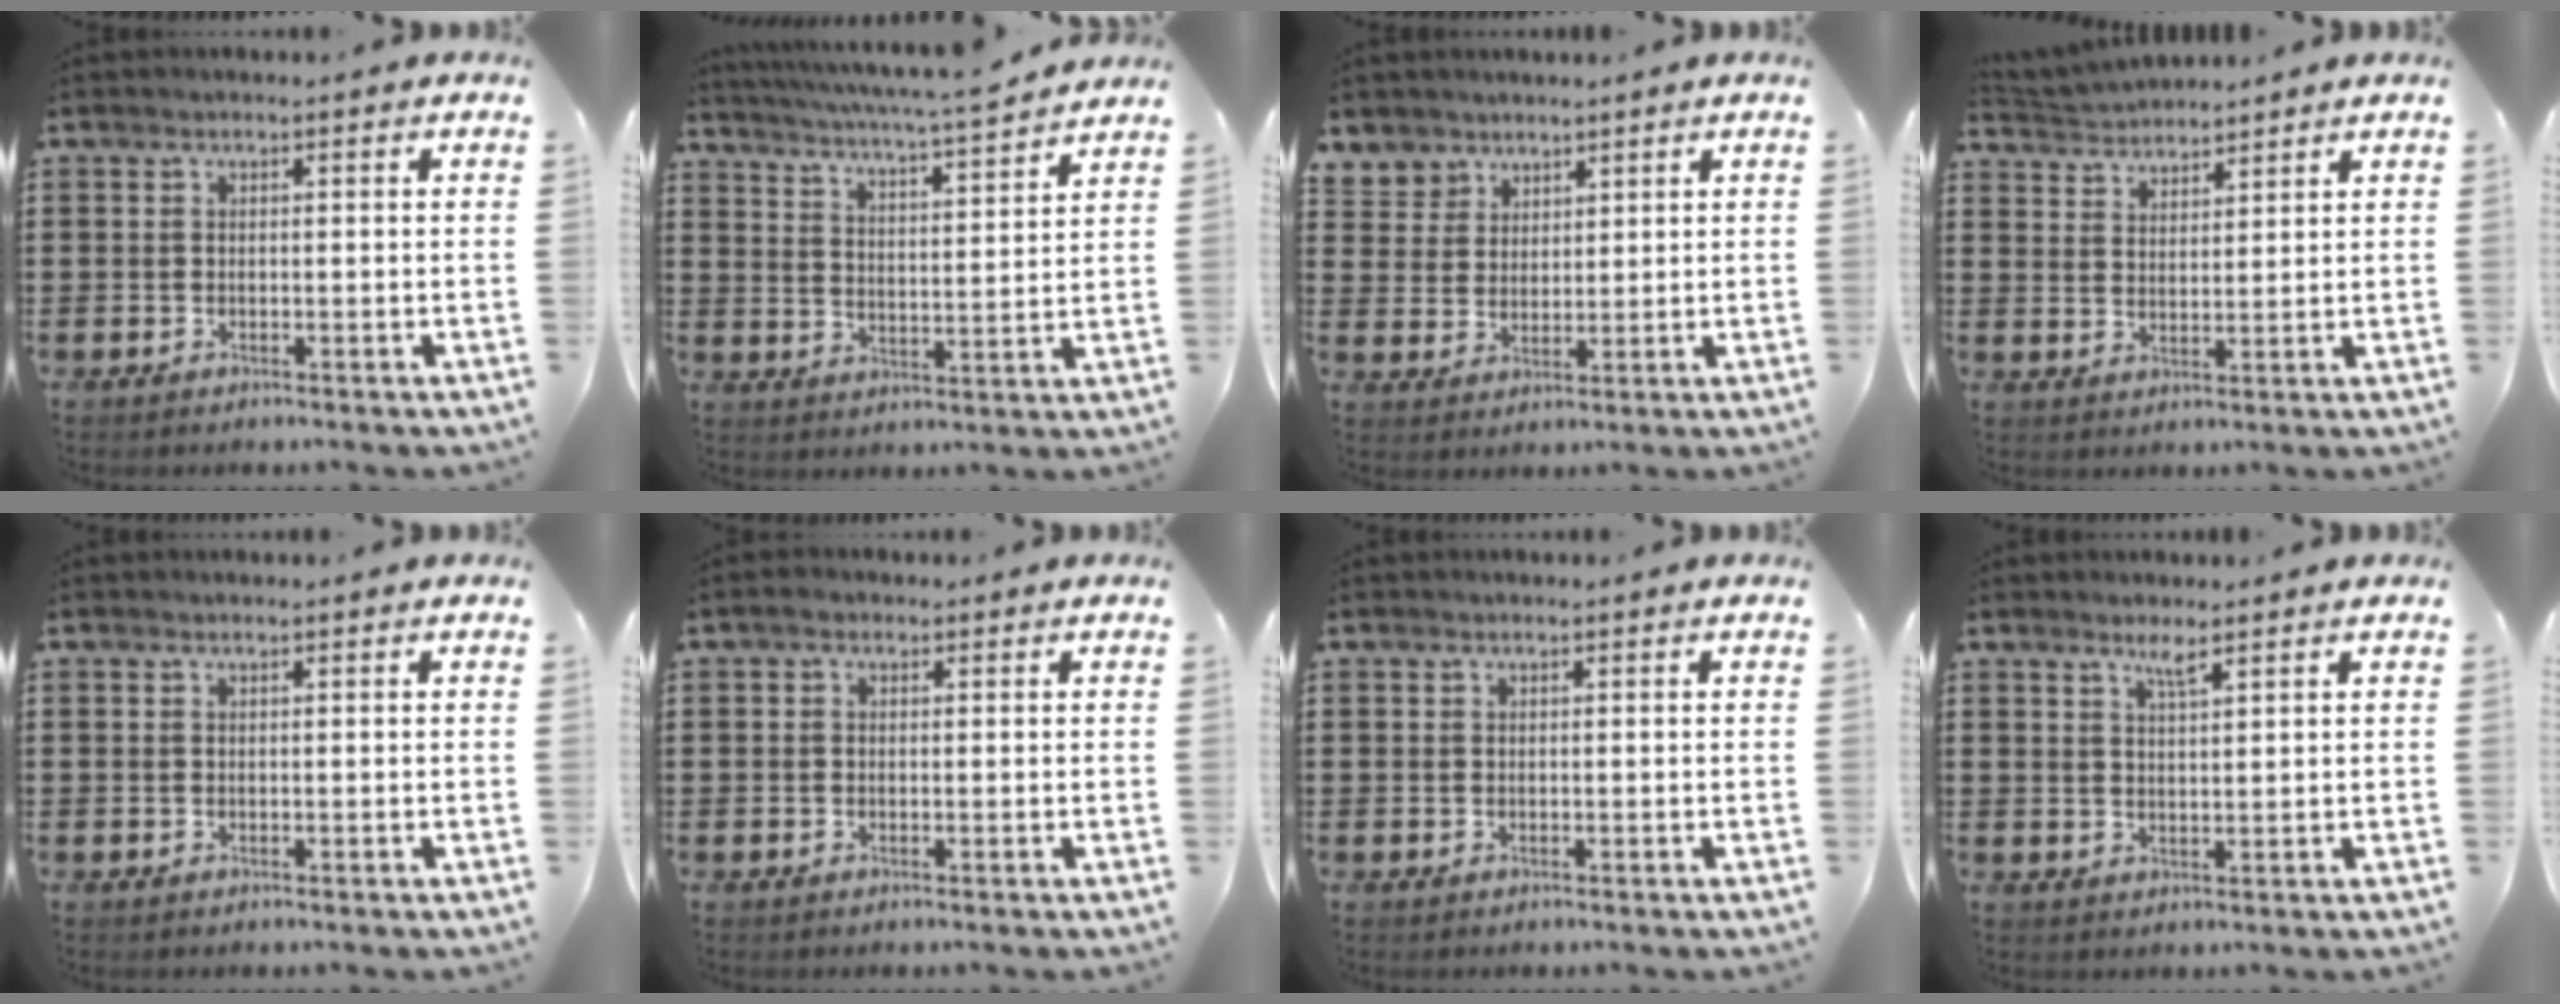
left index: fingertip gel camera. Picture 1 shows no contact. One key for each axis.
{"total": 4.8, "fx": 4.4, "fy": -0.8, "fz": 1.8, "tx": -0.056, "ty": -0.037, "tz": 0.068}
{"total": 4.7, "fx": 3.3, "fy": 3.4, "fz": -0.1, "tx": -0.014, "ty": -0.002, "tz": 0.058}
{"total": 3.1, "fx": 3.0, "fy": 0.8, "fz": -0.4, "tx": -0.006, "ty": -0.009, "tz": 0.054}
{"total": 0.0}
{"total": 1.0, "fx": 0.0, "fy": 0.8, "fz": 0.6, "tx": -0.013, "ty": 0.006, "tz": -0.001}
{"total": 0.0}
{"total": 2.4, "fx": 2.0, "fy": 0.1, "fz": 1.4, "tx": -0.031, "ty": 0.001, "tz": 0.035}